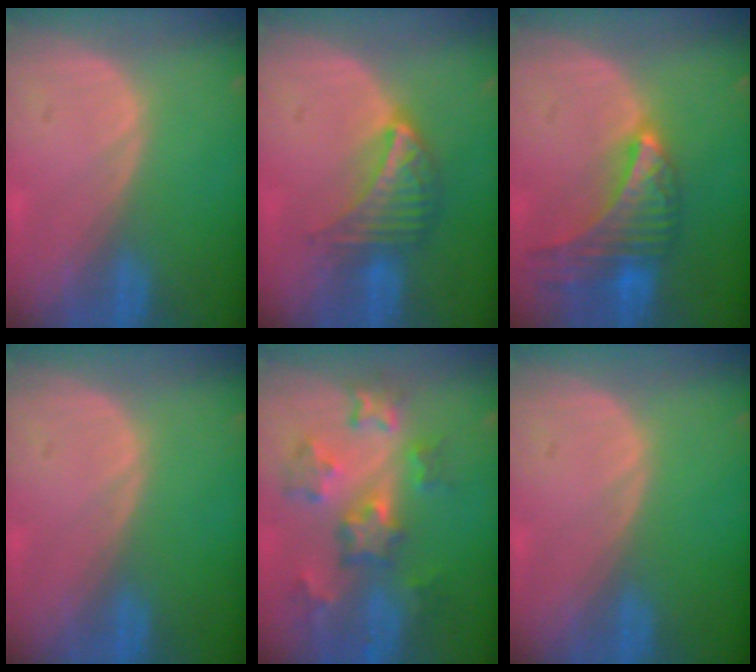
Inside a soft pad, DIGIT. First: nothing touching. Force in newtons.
{"total": 7.2, "press": 6.3, "slide": 3.3}
{"total": 9.3, "press": 8.3, "slide": 4.2}
{"total": 0.0}
{"total": 8.7, "press": 7.8, "slide": 3.8}
{"total": 0.0}